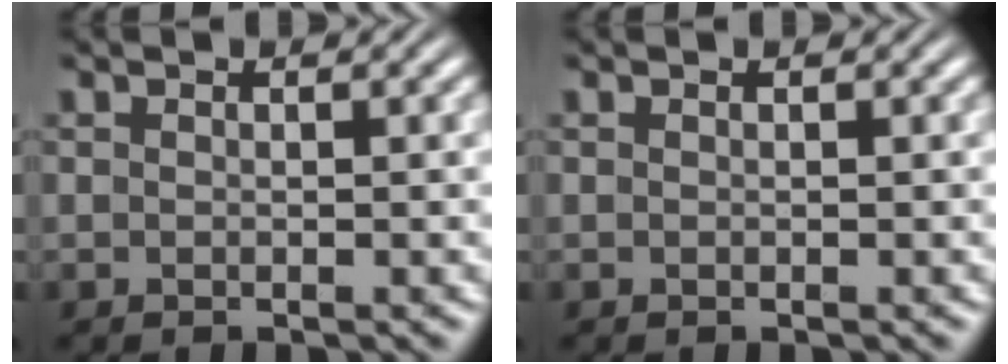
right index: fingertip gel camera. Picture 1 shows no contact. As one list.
[{"total": 0.0}]